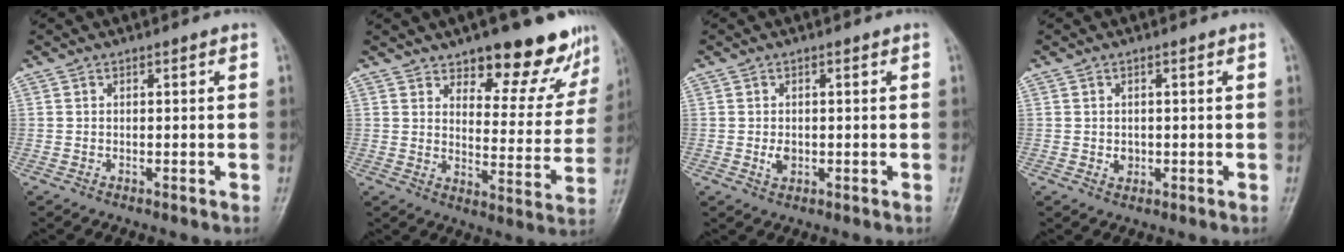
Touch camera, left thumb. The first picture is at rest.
{"total": 15.3, "force": [11.4, 6.2, 8.0], "torque": [-0.043, -0.079, 0.149]}
{"total": 2.1, "force": [-0.2, 1.5, 1.5], "torque": [-0.022, -0.001, -0.001]}
{"total": 1.6, "force": [-0.1, 1.3, 0.9], "torque": [-0.008, 0.001, 0.003]}